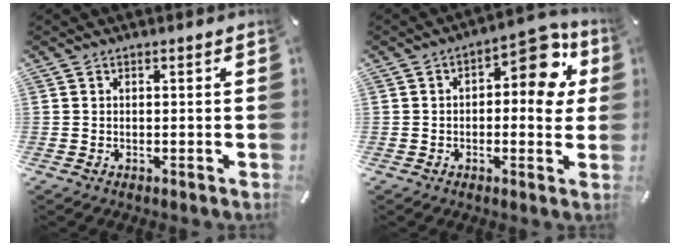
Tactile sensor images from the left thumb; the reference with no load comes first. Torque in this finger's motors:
{"motor_torque": [0.31, 0.28, 0.55, 0.41, -0.02]}